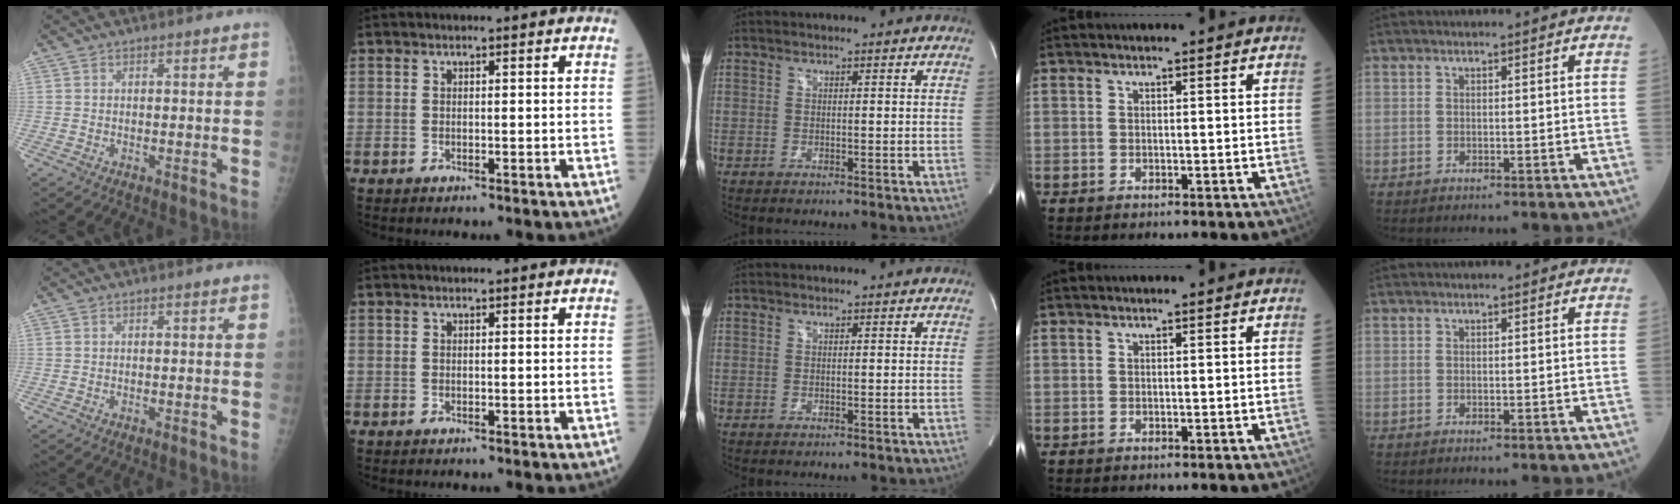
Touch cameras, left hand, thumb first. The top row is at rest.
{}